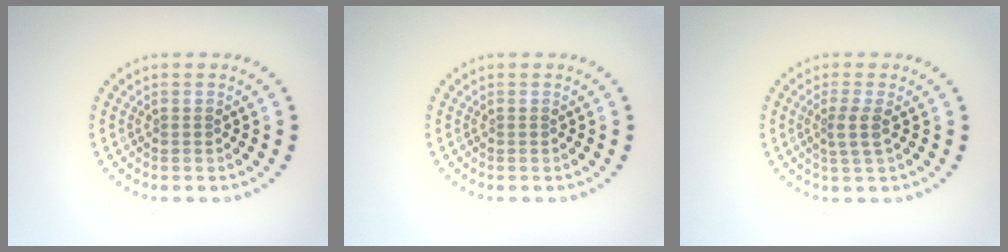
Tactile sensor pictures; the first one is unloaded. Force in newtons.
{"total": 0.0}
{"total": 1.9, "press": 1.5, "slide": 1.1}